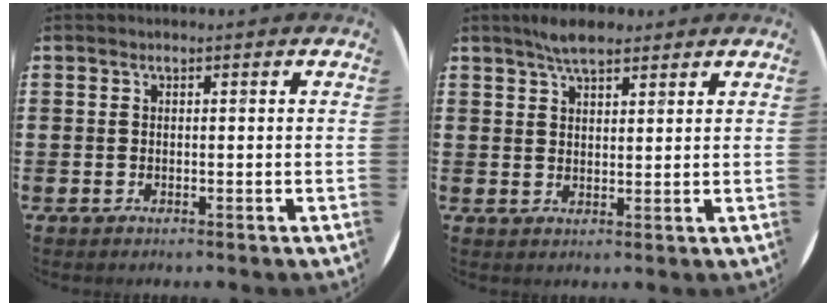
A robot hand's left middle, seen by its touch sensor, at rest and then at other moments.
{"total": 4.4, "force": [3.7, 1.3, 2.0], "torque": [-0.046, 0.001, 0.067]}